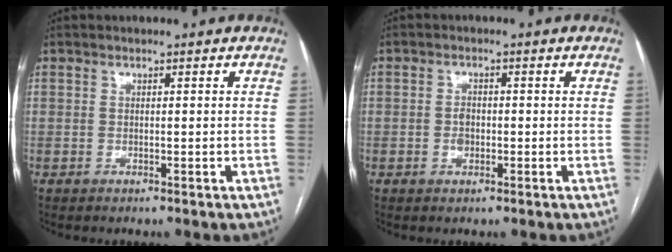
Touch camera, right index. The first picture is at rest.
{"total": 2.1, "force": [-0.4, 1.5, 1.4], "torque": [-0.023, 0.004, -0.004]}